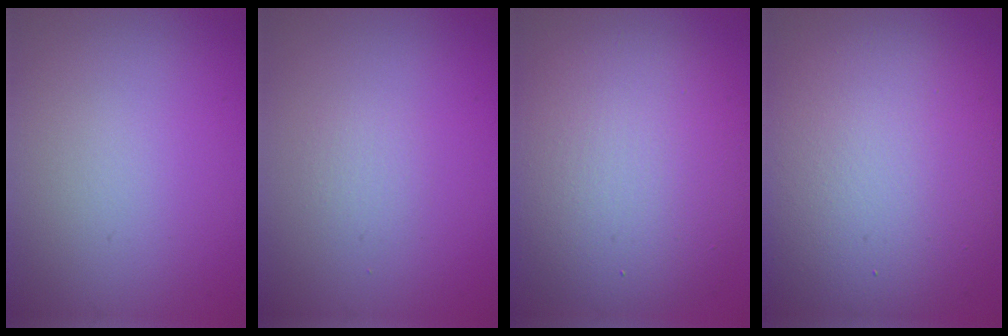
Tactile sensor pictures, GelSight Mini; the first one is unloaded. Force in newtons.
{"total": 0.9, "press": 0.9, "slide": 0.0}
{"total": 10.9, "press": 10.9, "slide": 0.6}
{"total": 12.9, "press": 12.9, "slide": 1.1}